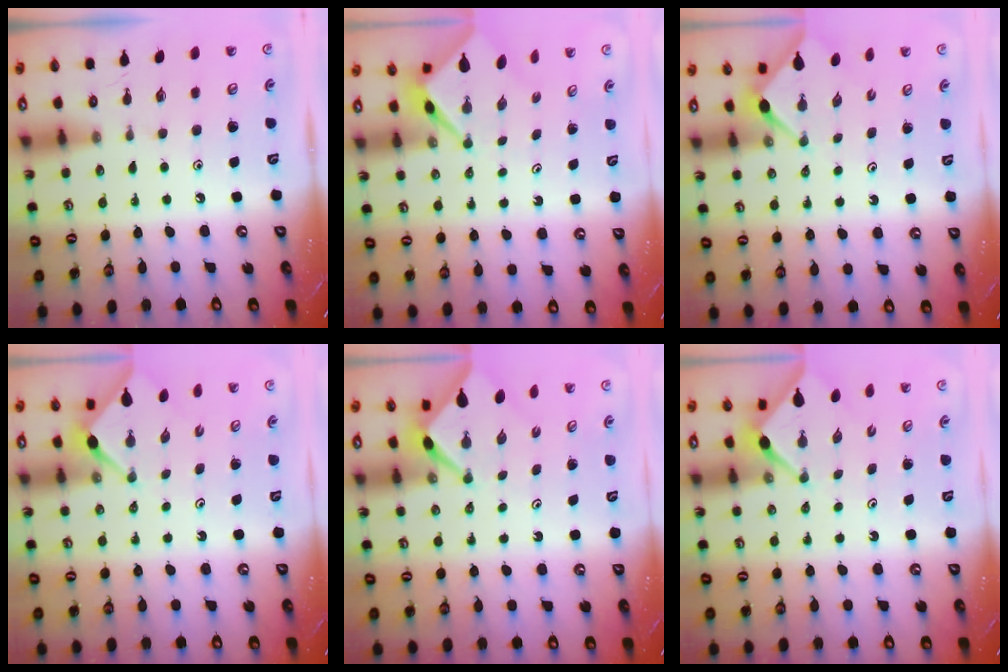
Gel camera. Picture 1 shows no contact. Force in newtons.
{"total": 2.5, "press": 2.5, "slide": 0.2}
{"total": 2.9, "press": 2.9, "slide": 0.4}
{"total": 2.9, "press": 2.8, "slide": 0.3}
{"total": 2.6, "press": 2.6, "slide": 0.4}
{"total": 2.9, "press": 2.9, "slide": 0.4}